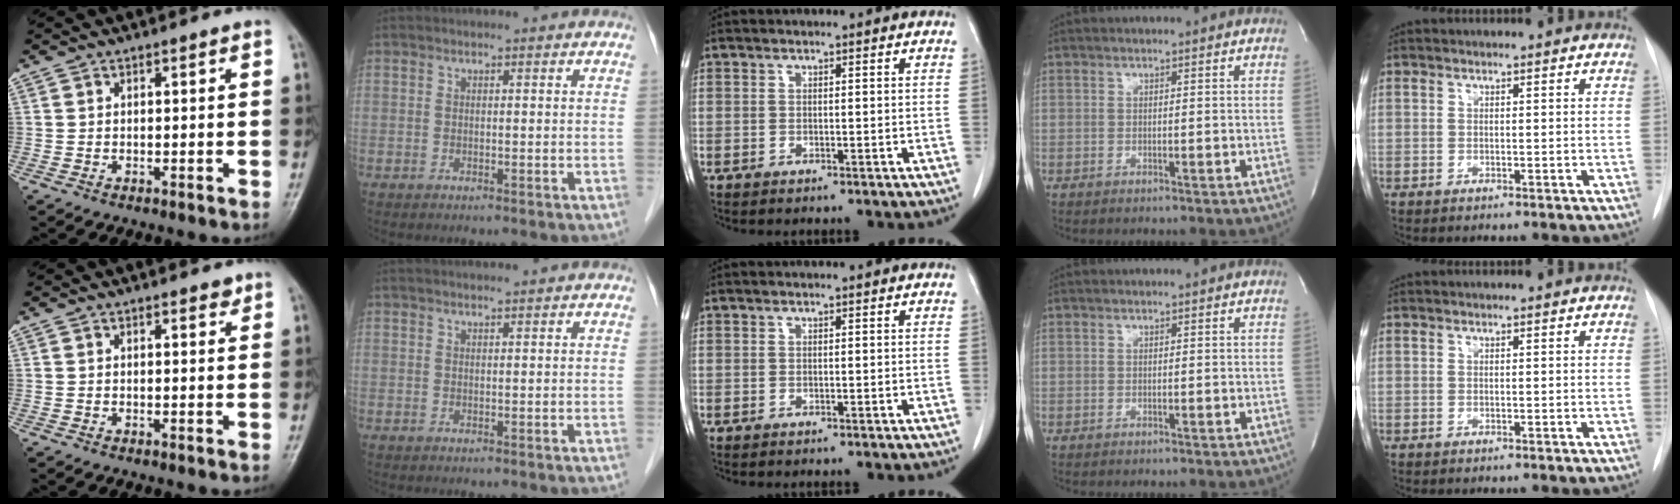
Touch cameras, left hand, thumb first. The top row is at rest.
{"thumb": {"total": 1.5, "force": [1.2, 0.5, 0.8], "torque": [-0.007, -0.007, 0.015]}, "index": {"total": 1.2, "force": [1.1, -0.1, 0.5], "torque": [-0.007, 0.008, 0.021]}}